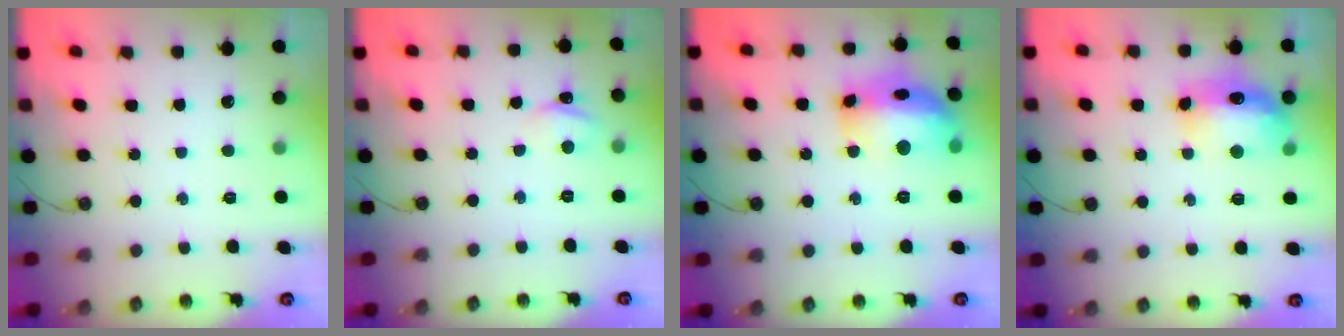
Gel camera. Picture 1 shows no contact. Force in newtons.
{"total": 3.7, "press": 3.7, "slide": 0.5}
{"total": 18.9, "press": 18.8, "slide": 1.6}
{"total": 13.6, "press": 13.5, "slide": 1.5}